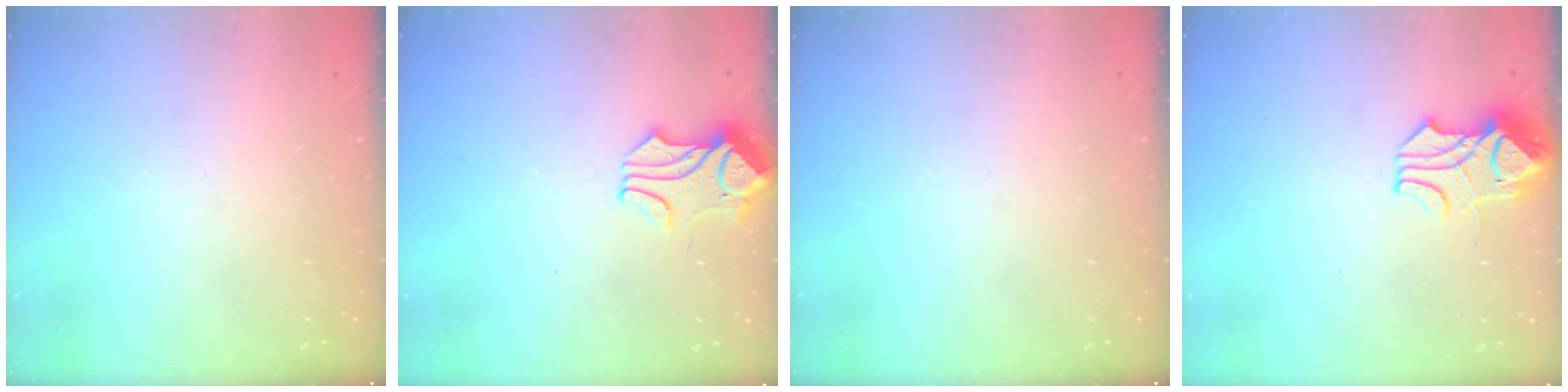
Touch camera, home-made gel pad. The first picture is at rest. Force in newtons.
{"total": 1.4, "press": 0.6, "slide": 1.2}
{"total": 0.0}
{"total": 5.5, "press": 5.4, "slide": 1.1}